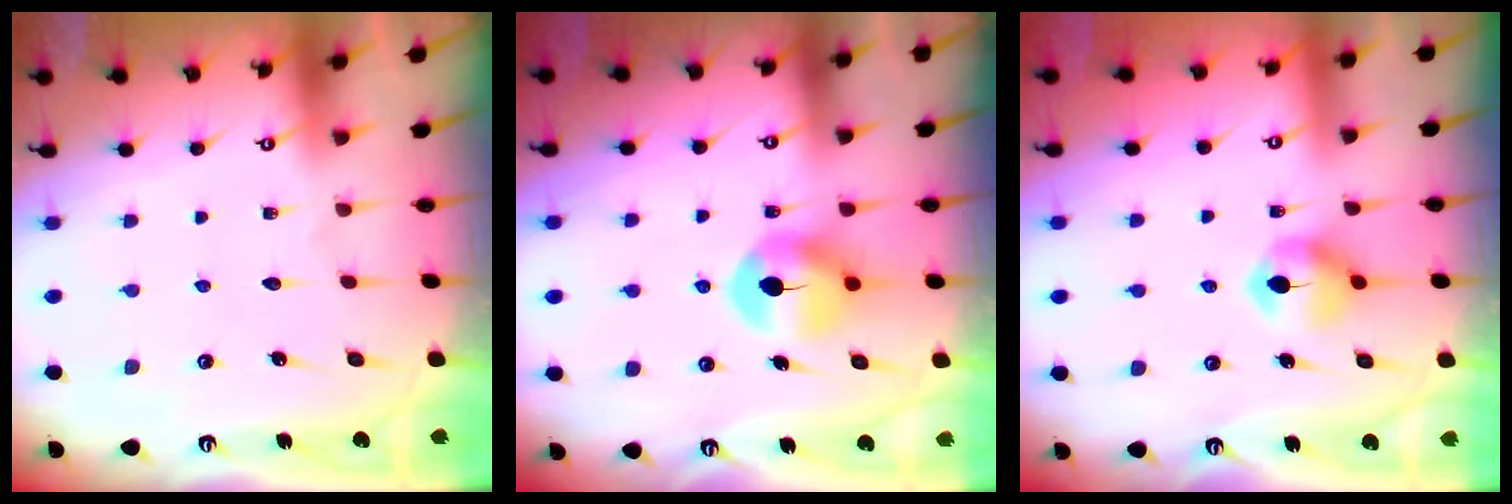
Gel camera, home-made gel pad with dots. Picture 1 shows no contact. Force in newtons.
{"total": 8.4, "press": 8.3, "slide": 1.2}
{"total": 6.4, "press": 6.4, "slide": 0.5}